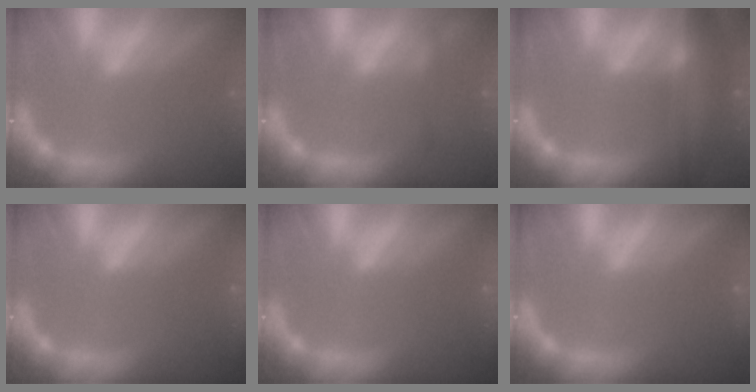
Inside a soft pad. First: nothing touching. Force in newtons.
{"total": 1.4}
{"total": 8.5}
{"total": 4.0}
{"total": 4.0}
{"total": 1.9}